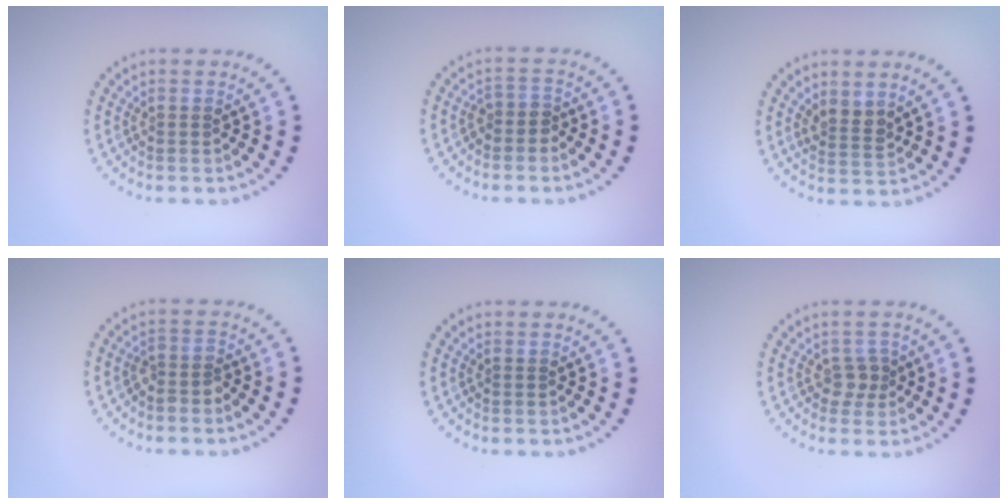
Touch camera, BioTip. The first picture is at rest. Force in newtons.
{"total": 1.6, "press": 1.2, "slide": 1.0}
{"total": 2.0, "press": 1.7, "slide": 1.0}
{"total": 1.7, "press": 1.4, "slide": 1.0}
{"total": 0.0}
{"total": 1.6, "press": 1.3, "slide": 0.9}